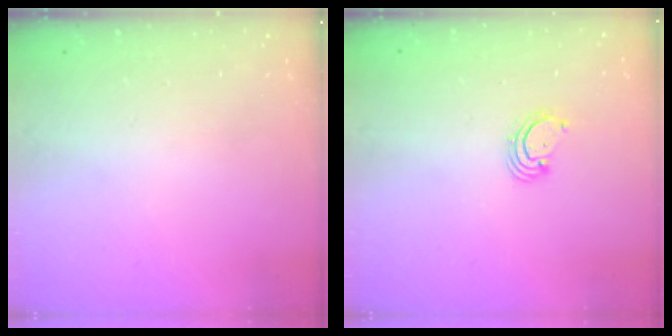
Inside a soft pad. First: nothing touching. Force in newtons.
{"total": 2.5, "press": 2.5, "slide": 0.3}